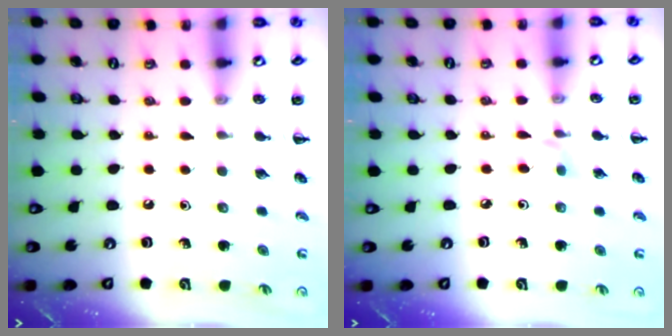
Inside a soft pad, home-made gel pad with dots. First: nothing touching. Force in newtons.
{"total": 3.0, "press": 2.9, "slide": 1.0}